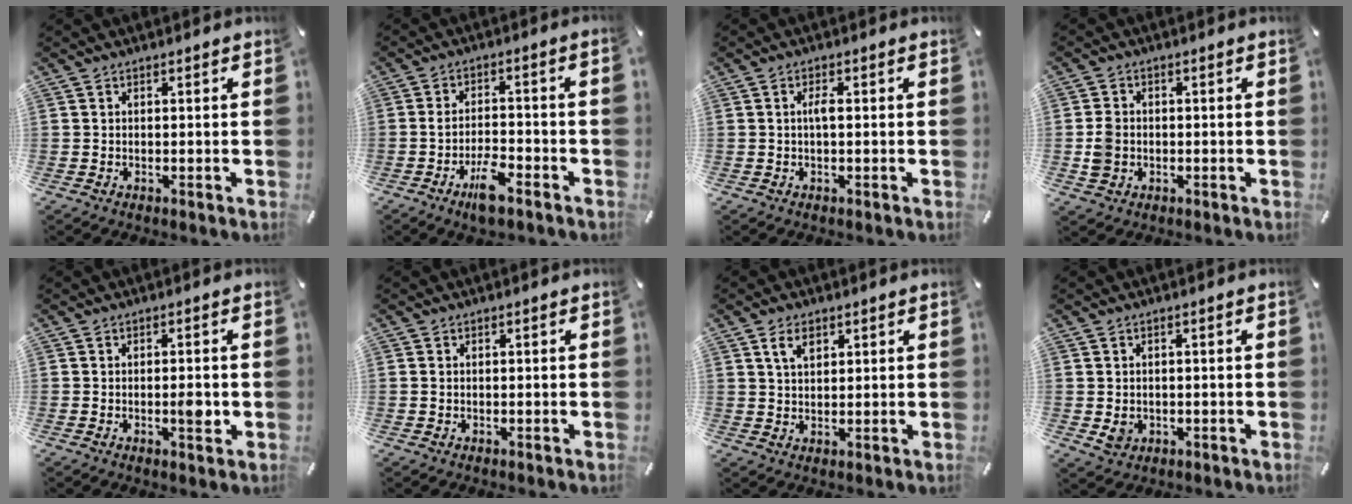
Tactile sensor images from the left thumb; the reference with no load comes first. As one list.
[{"total": 8.0, "force": [-4.4, 2.0, 6.4], "torque": [-0.124, 0.007, -0.079]}, {"total": 2.6, "force": [0.1, 0.9, 2.4], "torque": [-0.048, 0.004, 0.000]}, {"total": 4.5, "force": [-0.7, 4.1, 1.9], "torque": [-0.032, 0.005, -0.012]}, {"total": 3.5, "force": [-0.6, 1.3, 3.2], "torque": [-0.047, 0.000, -0.010]}, {"total": 0.6, "force": [0.0, 0.5, 0.3], "torque": [-0.007, 0.004, -0.002]}, {"total": 4.2, "force": [2.2, 2.5, 2.5], "torque": [-0.049, 0.001, 0.038]}, {"total": 3.2, "force": [-0.5, 2.8, 1.5], "torque": [-0.023, -0.002, -0.009]}]